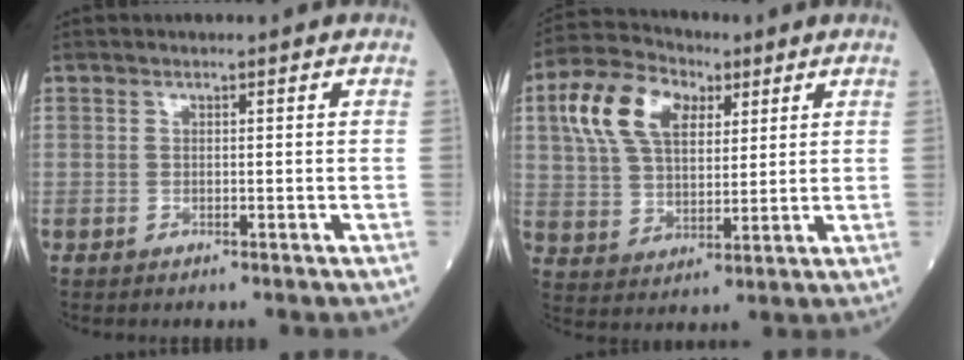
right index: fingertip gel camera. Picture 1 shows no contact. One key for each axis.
{"total": 12.3, "fx": 4.9, "fy": 7.3, "fz": 8.7, "tx": -0.192, "ty": 0.037, "tz": 0.091}